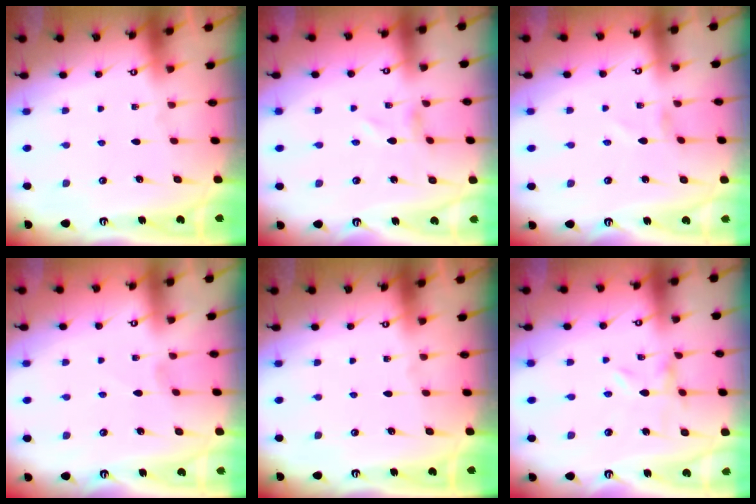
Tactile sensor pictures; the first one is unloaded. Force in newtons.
{"total": 0.8, "press": 0.8, "slide": 0.1}
{"total": 1.0, "press": 1.0, "slide": 0.0}
{"total": 0.9, "press": 0.9, "slide": 0.1}
{"total": 0.0}
{"total": 0.0}